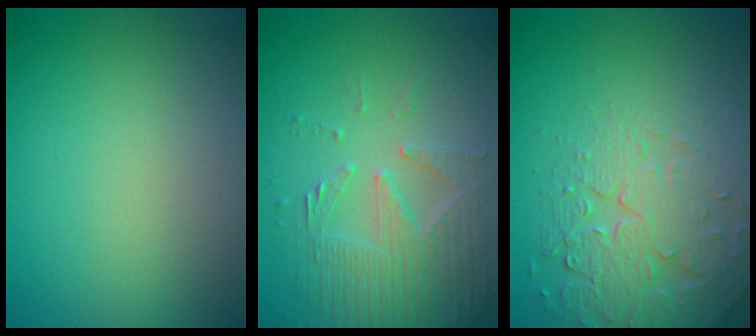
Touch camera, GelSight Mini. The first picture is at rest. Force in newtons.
{"total": 4.2, "press": 3.9, "slide": 1.6}
{"total": 4.8, "press": 4.7, "slide": 1.1}